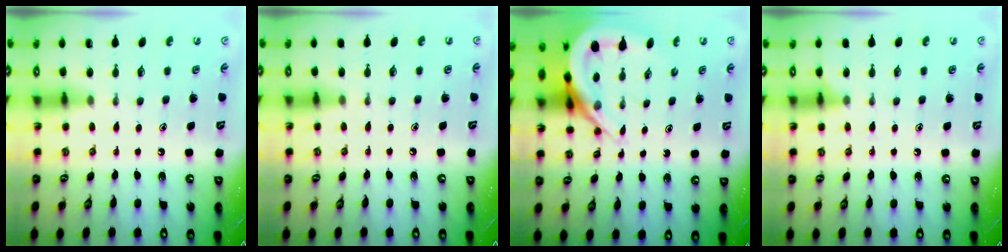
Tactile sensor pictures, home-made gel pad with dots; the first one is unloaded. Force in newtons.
{"total": 0.0}
{"total": 8.7, "press": 8.7, "slide": 0.7}
{"total": 6.1, "press": 6.0, "slide": 0.9}